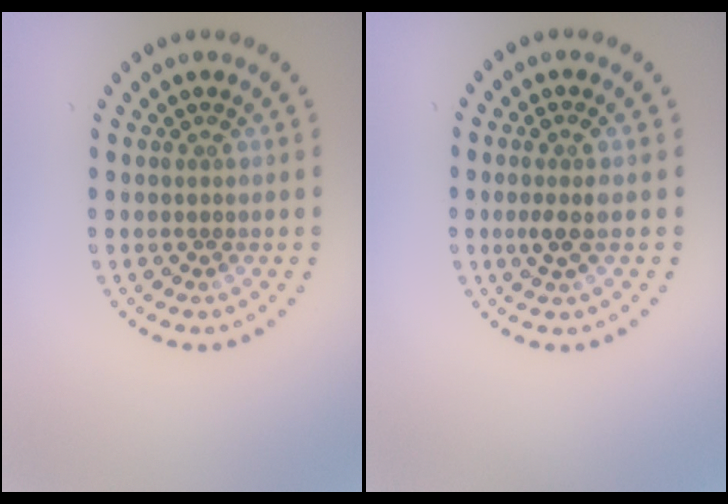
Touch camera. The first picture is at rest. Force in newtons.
{"total": 1.9, "press": 1.6, "slide": 1.1}